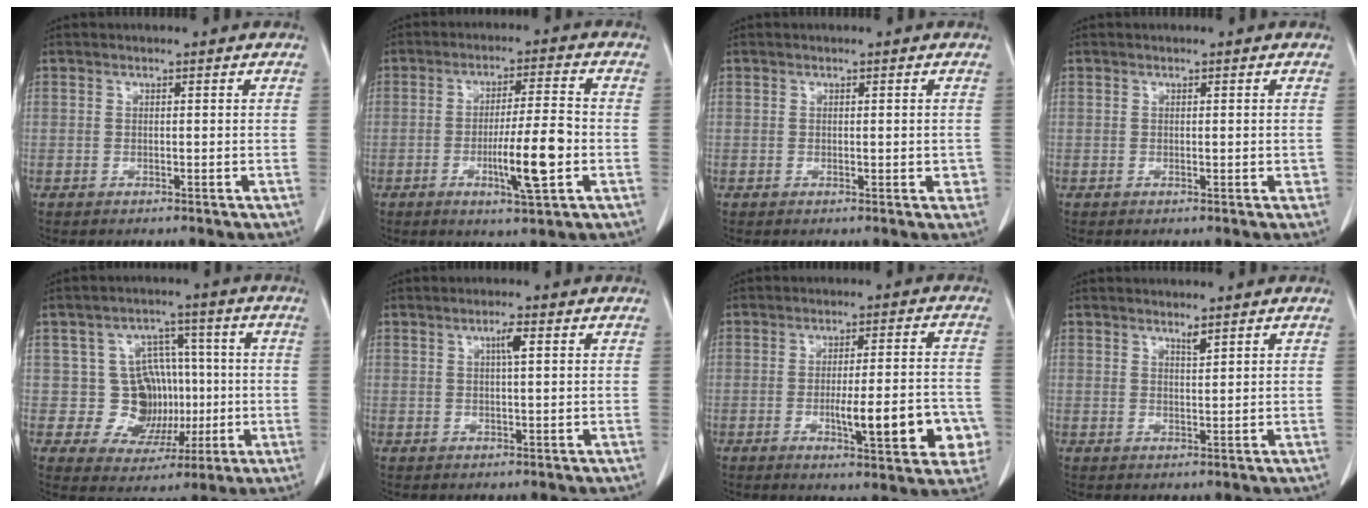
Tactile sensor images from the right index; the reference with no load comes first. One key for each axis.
{"total": 9.3, "fx": -2.6, "fy": 0.5, "fz": 8.9, "tx": -0.149, "ty": -0.004, "tz": -0.043}
{"total": 1.9, "fx": -0.3, "fy": 0.8, "fz": 1.7, "tx": -0.016, "ty": -0.001, "tz": -0.001}
{"total": 1.2, "fx": -0.2, "fy": 0.4, "fz": 1.1, "tx": -0.012, "ty": -0.001, "tz": 0.000}
{"total": 8.9, "fx": -0.1, "fy": 8.2, "fz": 3.4, "tx": -0.036, "ty": 0.033, "tz": 0.011}
{"total": 2.3, "fx": 0.8, "fy": 0.1, "fz": 2.1, "tx": -0.039, "ty": 0.001, "tz": 0.013}
{"total": 12.1, "fx": -3.5, "fy": 2.5, "fz": 11.3, "tx": -0.142, "ty": 0.007, "tz": -0.042}
{"total": 1.2, "fx": 1.1, "fy": -0.1, "fz": 0.6, "tx": -0.013, "ty": -0.007, "tz": 0.020}